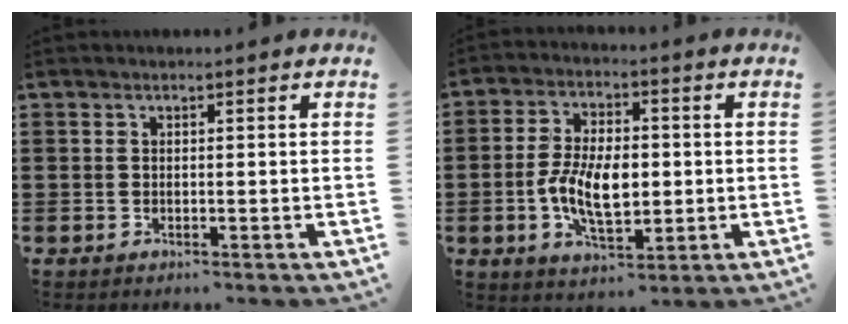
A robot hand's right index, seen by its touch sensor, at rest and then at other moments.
{"total": 8.9, "force": [-1.0, 4.8, 7.5], "torque": [-0.152, 0.003, -0.025]}